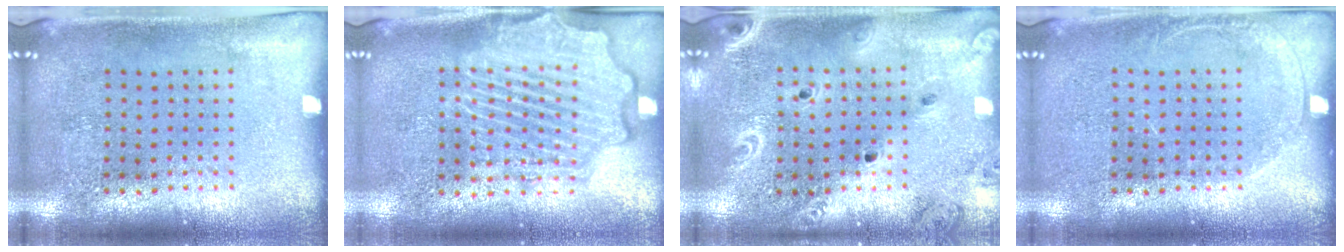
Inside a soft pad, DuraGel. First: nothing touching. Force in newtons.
{"total": 4.4, "press": 4.4, "slide": 0.5}
{"total": 2.1, "press": 1.9, "slide": 0.9}
{"total": 1.0, "press": 1.0, "slide": 0.2}